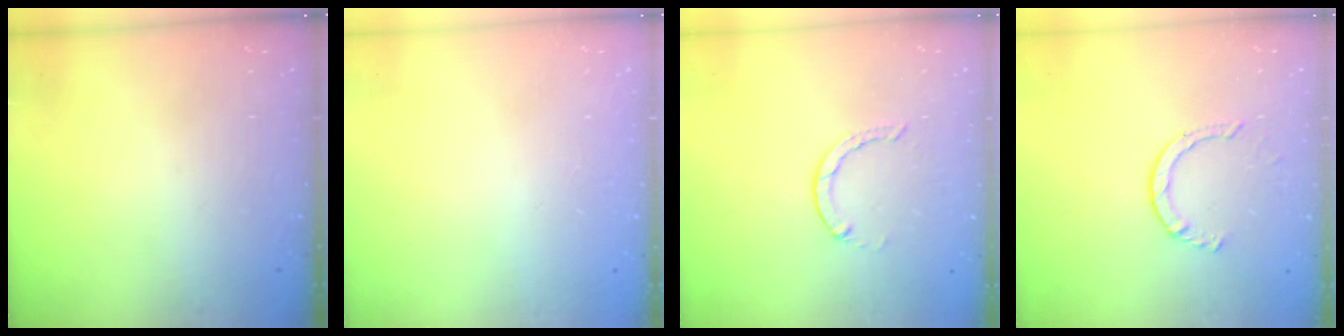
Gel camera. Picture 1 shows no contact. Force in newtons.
{"total": 2.5, "press": 2.5, "slide": 0.2}
{"total": 1.3, "press": 1.2, "slide": 0.3}
{"total": 3.2, "press": 3.2, "slide": 0.3}